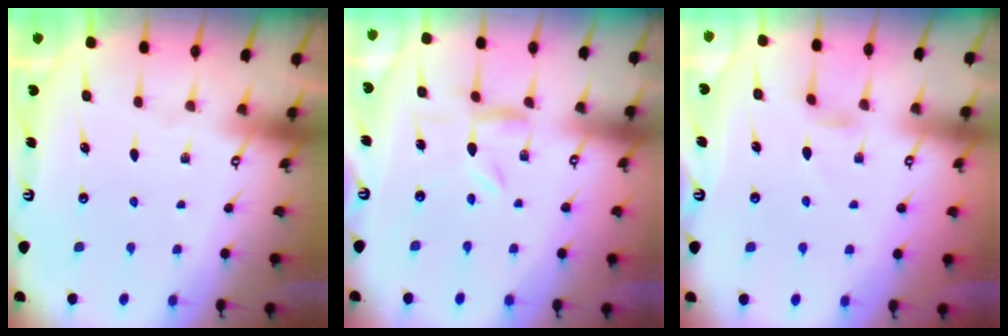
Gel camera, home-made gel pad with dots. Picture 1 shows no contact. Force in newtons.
{"total": 1.6, "press": 1.6, "slide": 0.3}
{"total": 0.9, "press": 0.8, "slide": 0.4}